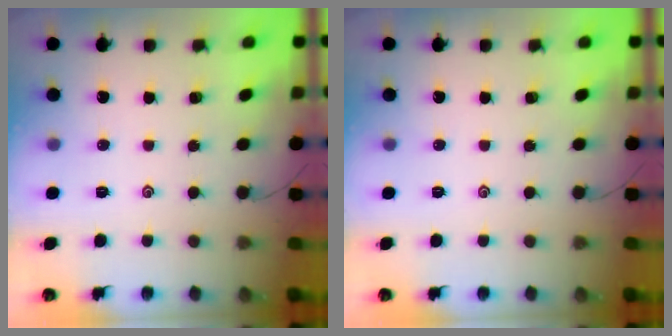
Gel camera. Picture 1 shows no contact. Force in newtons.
{"total": 0.0}